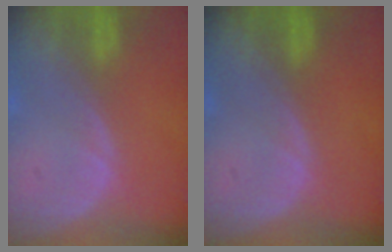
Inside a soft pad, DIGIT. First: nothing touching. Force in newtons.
{"total": 0.0}